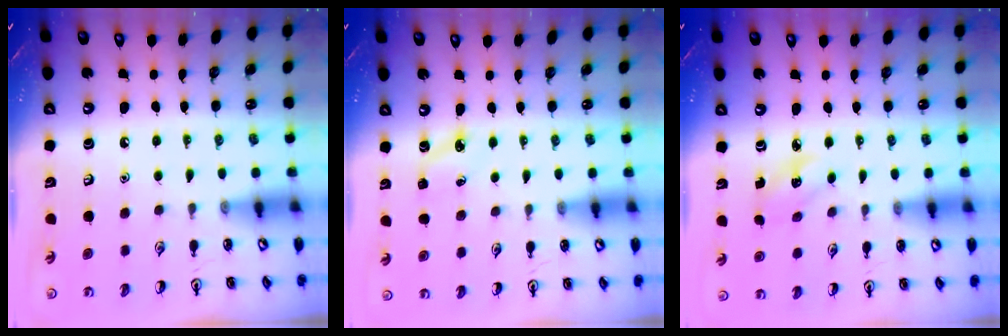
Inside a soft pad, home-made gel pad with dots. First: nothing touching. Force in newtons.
{"total": 3.7, "press": 3.5, "slide": 1.1}
{"total": 2.7, "press": 2.6, "slide": 0.9}